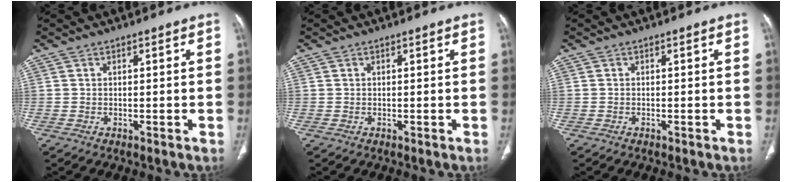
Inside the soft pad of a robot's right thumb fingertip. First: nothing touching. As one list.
[{"total": 0.0}, {"total": 0.0}]